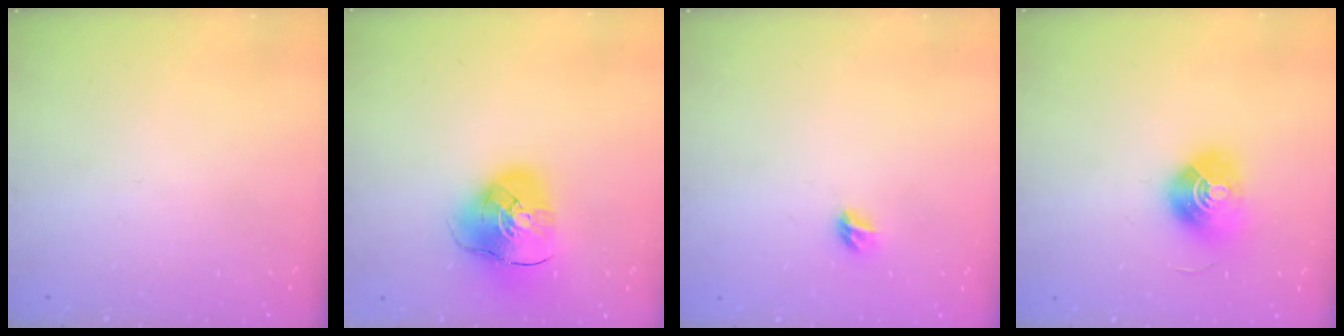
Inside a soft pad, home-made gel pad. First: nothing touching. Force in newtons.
{"total": 12.7, "press": 12.5, "slide": 1.8}
{"total": 5.4, "press": 5.4, "slide": 0.5}
{"total": 10.4, "press": 10.4, "slide": 0.3}